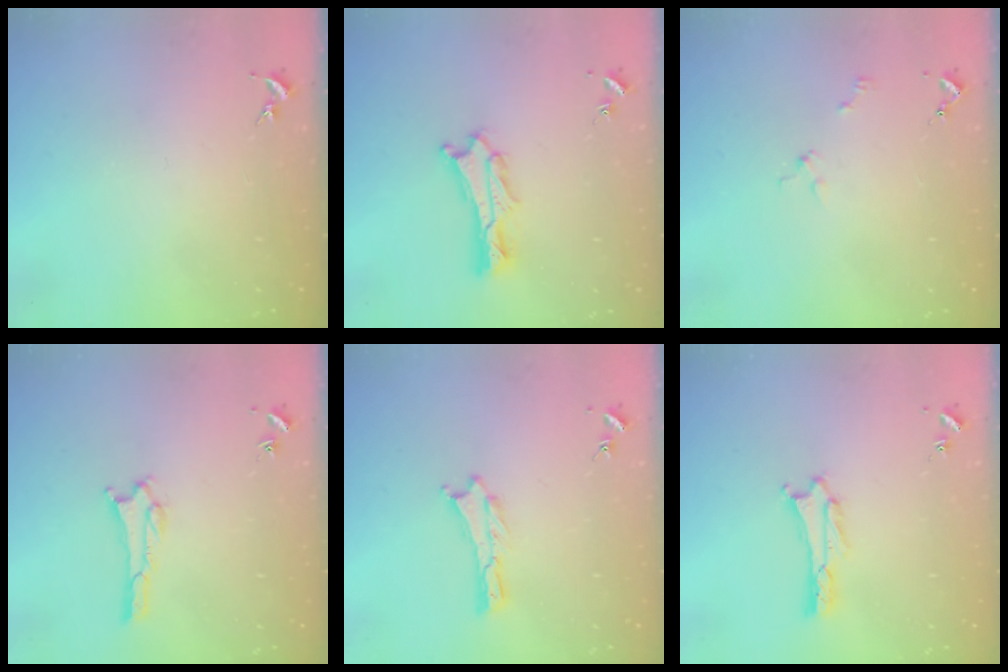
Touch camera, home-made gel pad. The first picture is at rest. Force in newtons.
{"total": 1.9, "press": 1.9, "slide": 0.2}
{"total": 2.0, "press": 2.0, "slide": 0.2}
{"total": 1.5, "press": 1.5, "slide": 0.2}
{"total": 0.0}
{"total": 1.8, "press": 1.8, "slide": 0.2}